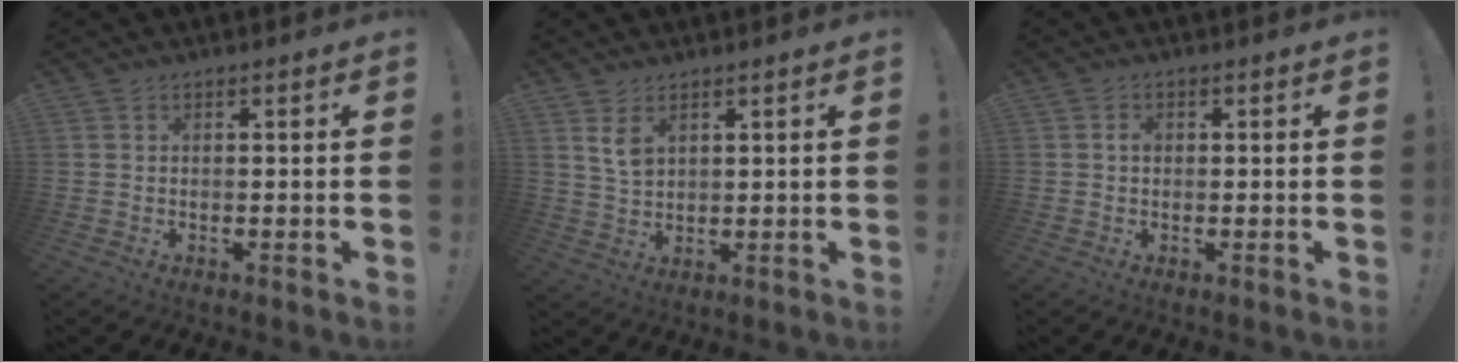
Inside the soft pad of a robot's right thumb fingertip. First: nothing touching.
{"total": 5.1, "force": [2.8, 3.0, 3.1], "torque": [-0.050, -0.014, 0.051]}
{"total": 1.4, "force": [0.0, 0.9, 1.1], "torque": [-0.024, 0.007, -0.002]}